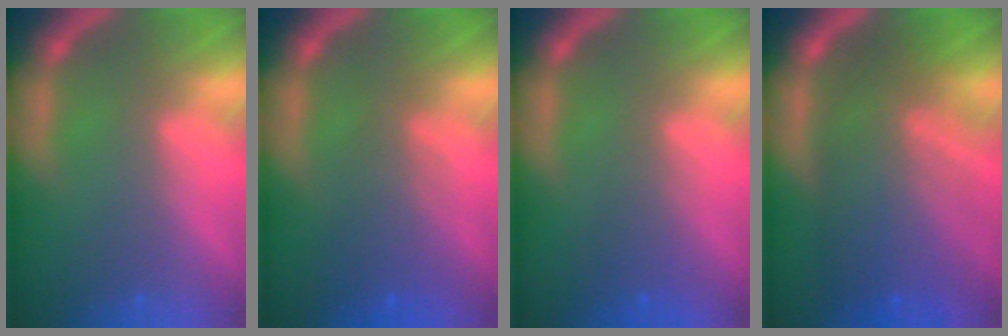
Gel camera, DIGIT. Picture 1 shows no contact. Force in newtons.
{"total": 3.6}
{"total": 2.0}
{"total": 9.1}